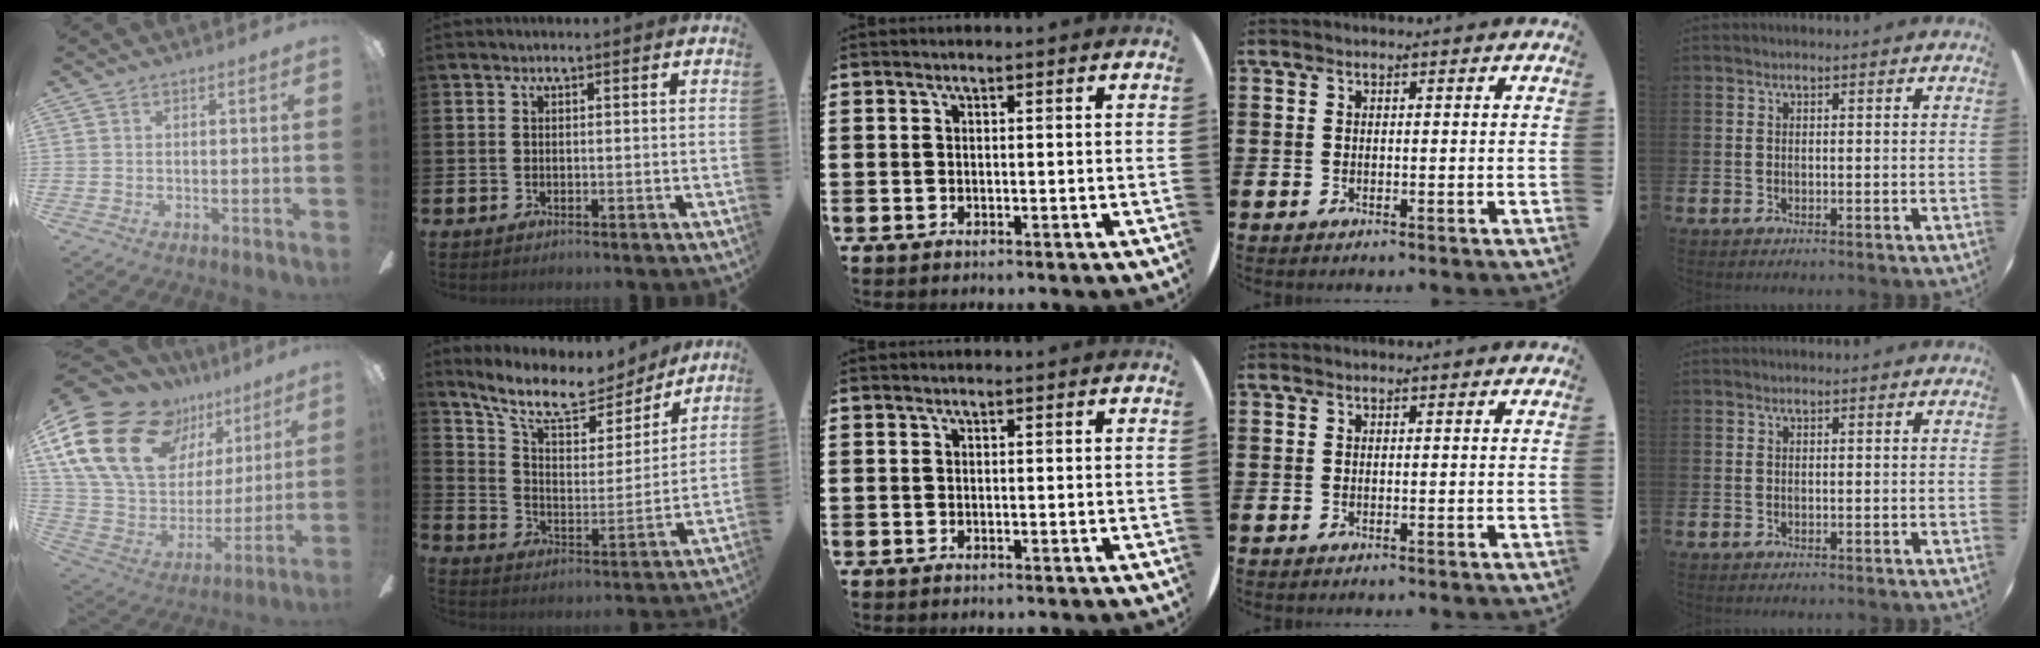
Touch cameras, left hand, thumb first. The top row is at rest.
{"thumb": {"total": 24.8, "force": [14.0, 15.3, 13.6], "torque": [-0.281, -0.071, 0.269]}, "index": {"total": 11.0, "force": [9.6, 3.5, 4.1], "torque": [-0.113, -0.064, 0.165]}}